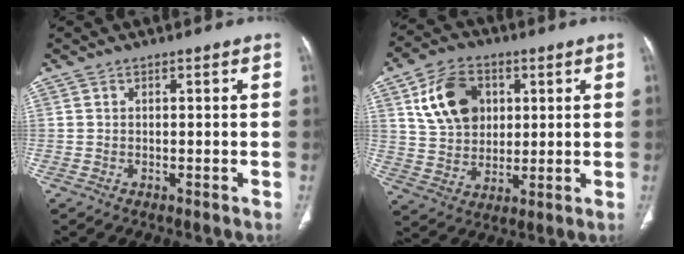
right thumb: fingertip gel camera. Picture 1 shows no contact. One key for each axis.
{"total": 13.0, "fx": 4.3, "fy": 9.7, "fz": 7.5, "tx": -0.105, "ty": -0.004, "tz": 0.079}